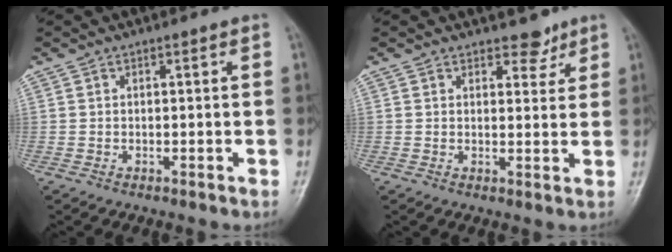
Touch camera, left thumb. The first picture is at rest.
{"total": 3.6, "force": [2.8, 1.9, 1.1], "torque": [0.009, -0.018, 0.040]}